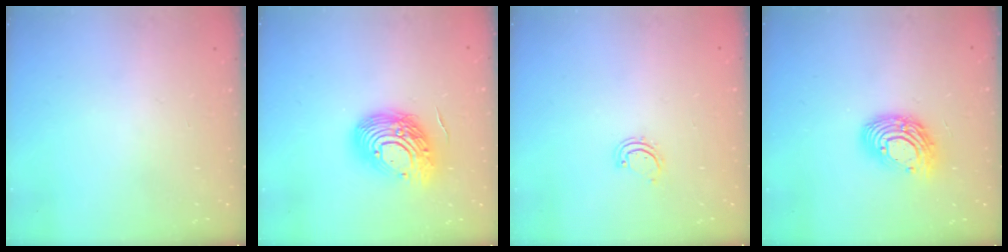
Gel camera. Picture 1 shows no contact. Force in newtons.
{"total": 16.2, "press": 16.1, "slide": 1.8}
{"total": 2.5, "press": 2.5, "slide": 0.3}
{"total": 12.4, "press": 12.4, "slide": 1.0}